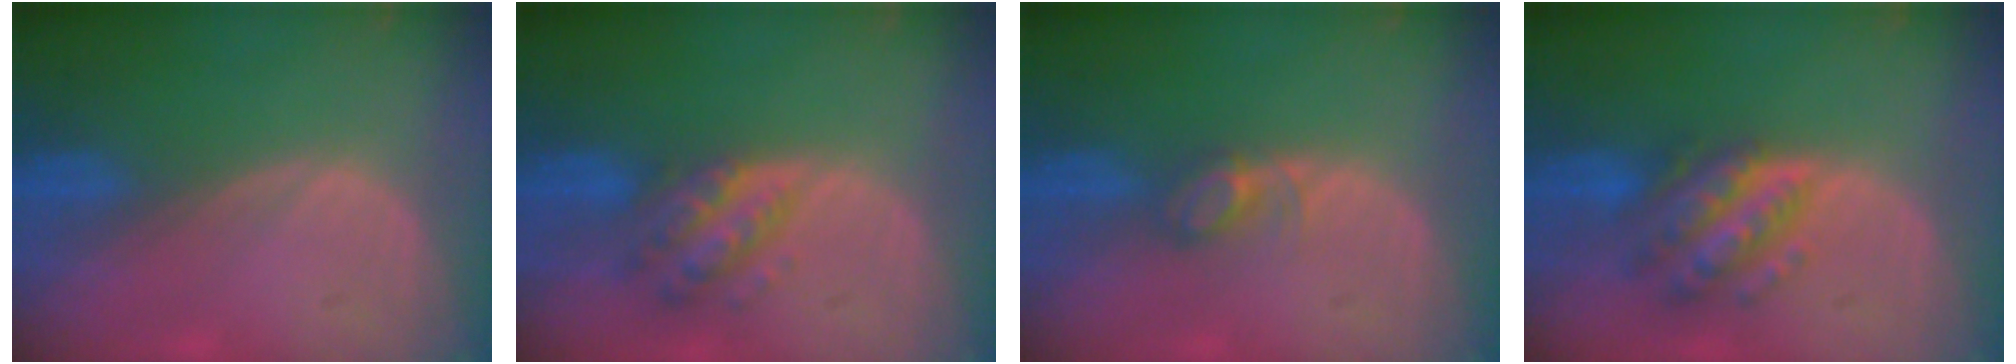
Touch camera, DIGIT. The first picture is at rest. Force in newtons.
{"total": 6.4, "press": 5.7, "slide": 2.9}
{"total": 2.8, "press": 2.8, "slide": 0.4}
{"total": 7.6, "press": 7.6, "slide": 0.6}